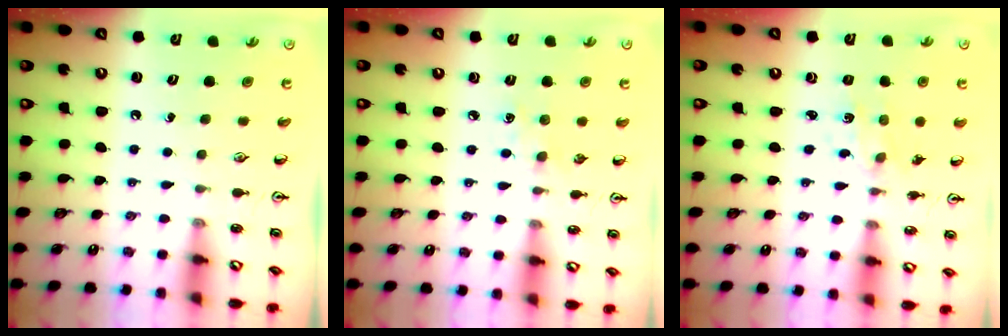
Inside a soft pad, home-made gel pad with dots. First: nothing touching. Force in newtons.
{"total": 5.4, "press": 5.4, "slide": 0.7}
{"total": 1.7, "press": 1.6, "slide": 0.2}